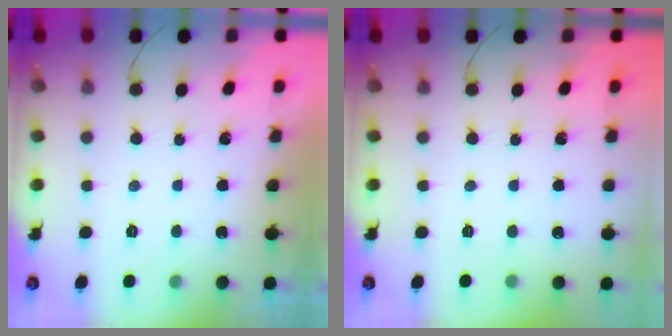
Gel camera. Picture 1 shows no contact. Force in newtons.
{"total": 0.0}